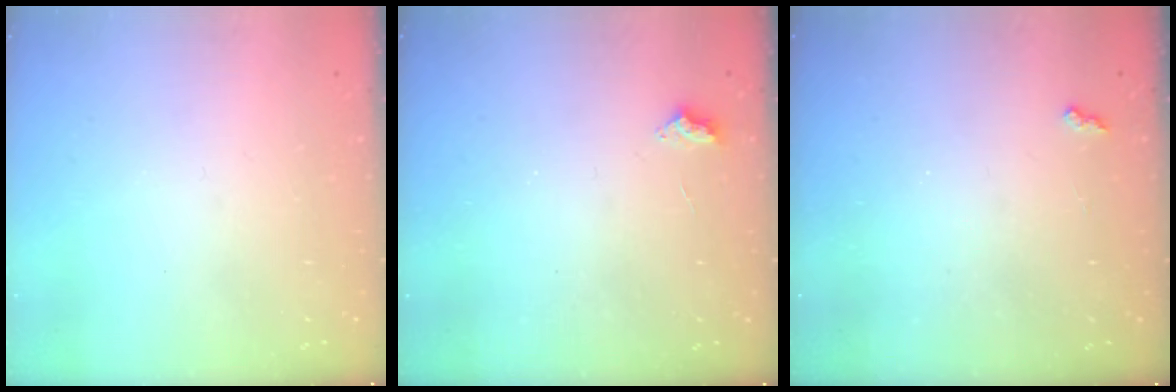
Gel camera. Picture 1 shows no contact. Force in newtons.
{"total": 2.4, "press": 2.4, "slide": 0.4}
{"total": 2.4, "press": 2.4, "slide": 0.4}